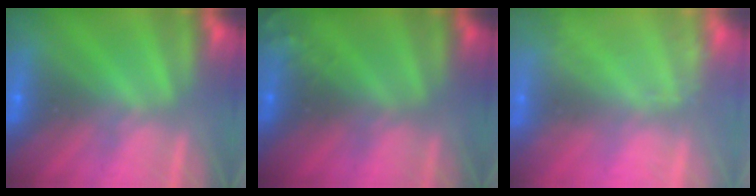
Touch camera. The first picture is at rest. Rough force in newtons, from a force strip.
{"total": 6.6}
{"total": 2.2}